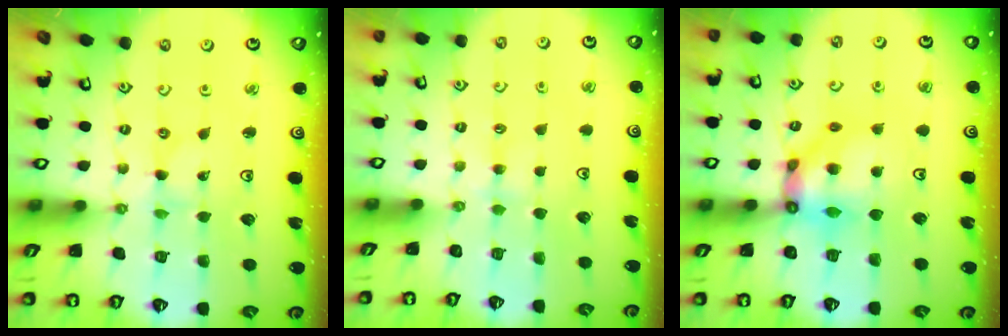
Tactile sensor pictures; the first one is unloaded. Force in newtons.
{"total": 3.0, "press": 3.0, "slide": 0.5}
{"total": 10.7, "press": 10.6, "slide": 1.5}